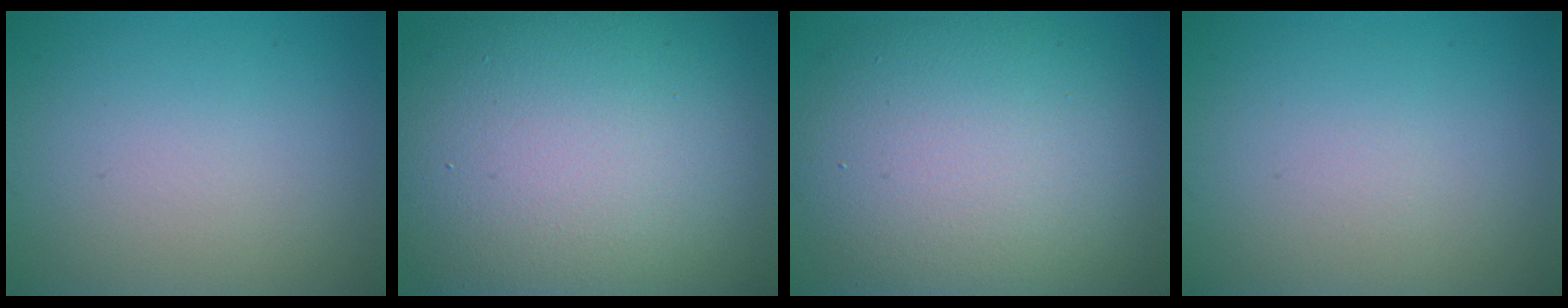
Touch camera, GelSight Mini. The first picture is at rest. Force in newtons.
{"total": 17.8, "press": 17.8, "slide": 0.6}
{"total": 11.8, "press": 11.8, "slide": 0.6}
{"total": 0.0}